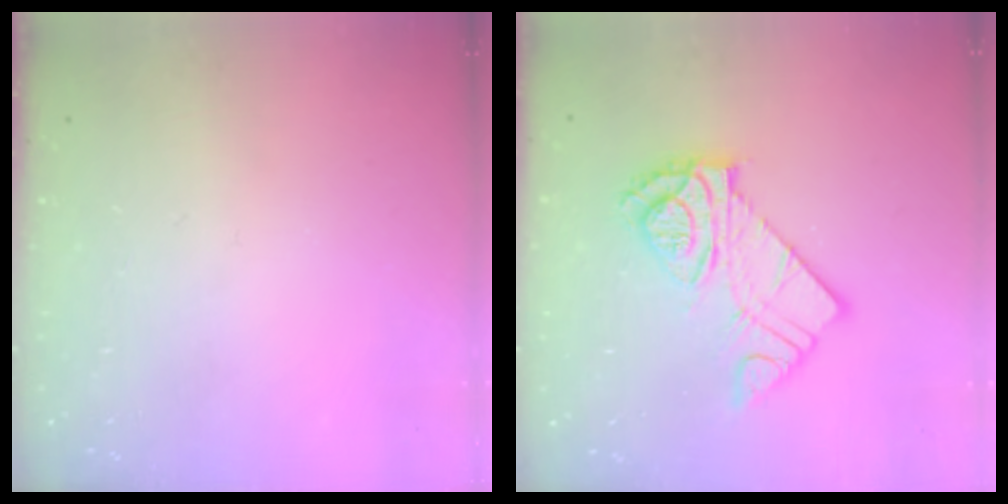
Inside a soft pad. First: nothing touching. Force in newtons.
{"total": 12.9, "press": 12.9, "slide": 0.7}